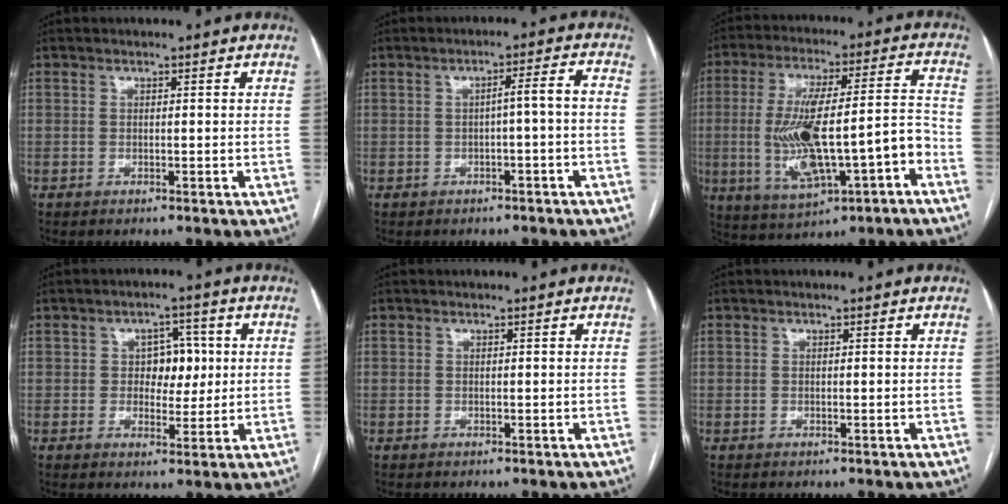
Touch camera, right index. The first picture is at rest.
{"total": 3.4, "force": [-0.8, 0.1, 3.2], "torque": [-0.044, 0.016, -0.009]}
{"total": 16.7, "force": [-4.6, 3.9, 15.6], "torque": [-0.286, 0.017, -0.062]}
{"total": 5.4, "force": [0.7, 3.7, 3.8], "torque": [-0.044, 0.013, 0.014]}
{"total": 0.0}
{"total": 0.0}